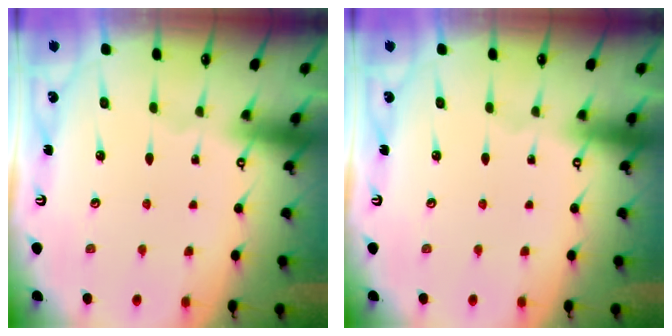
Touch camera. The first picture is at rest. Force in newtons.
{"total": 0.0}